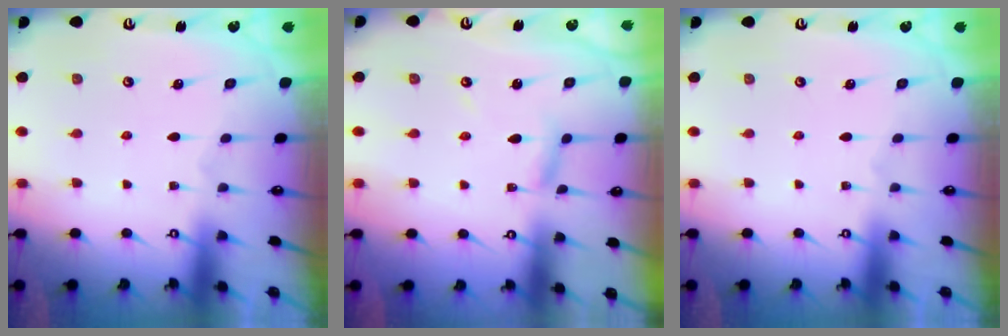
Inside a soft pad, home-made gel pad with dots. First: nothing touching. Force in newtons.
{"total": 4.1, "press": 4.1, "slide": 0.4}
{"total": 0.0}